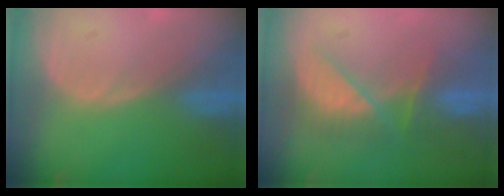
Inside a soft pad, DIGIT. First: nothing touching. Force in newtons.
{"total": 7.2, "press": 6.9, "slide": 2.1}